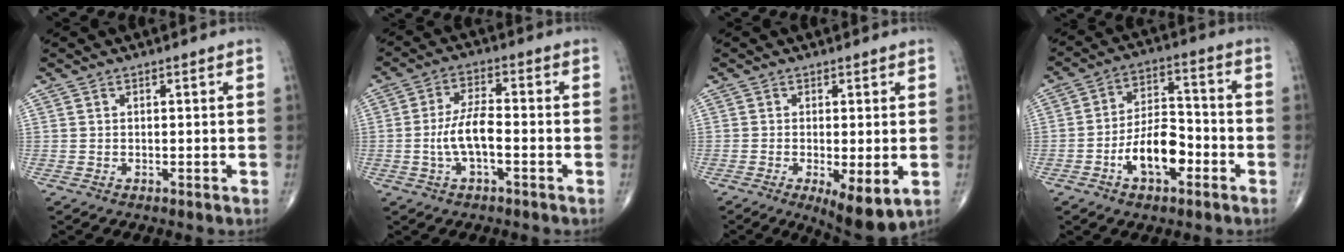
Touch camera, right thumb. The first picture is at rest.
{"total": 7.5, "force": [-1.8, 2.8, 6.8], "torque": [-0.140, 0.022, -0.036]}
{"total": 7.7, "force": [-2.2, 2.5, 7.0], "torque": [-0.110, -0.023, -0.030]}
{"total": 11.2, "force": [-4.3, 5.8, 8.5], "torque": [-0.130, 0.037, -0.077]}